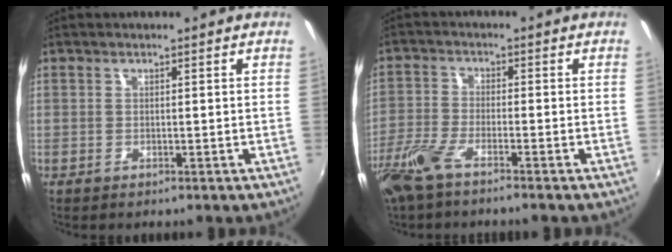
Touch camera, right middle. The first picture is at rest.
{"total": 6.5, "force": [-4.9, 1.0, 4.2], "torque": [-0.109, -0.011, -0.100]}